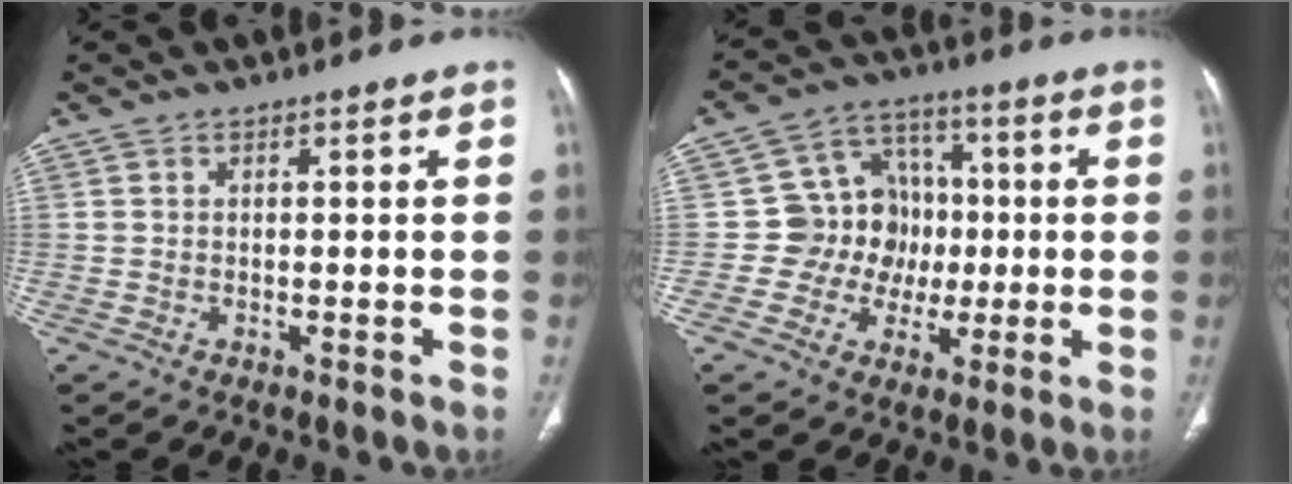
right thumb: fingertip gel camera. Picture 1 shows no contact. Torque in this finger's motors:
{"motor_torque": [0.78, 0.58, 0.37, 0.27, 0.00]}